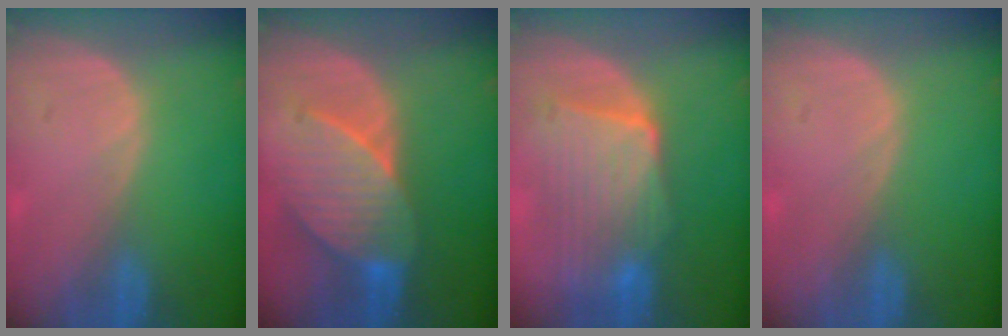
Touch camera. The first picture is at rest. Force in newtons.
{"total": 7.7, "press": 7.7, "slide": 0.4}
{"total": 9.2, "press": 8.7, "slide": 3.0}
{"total": 0.0}